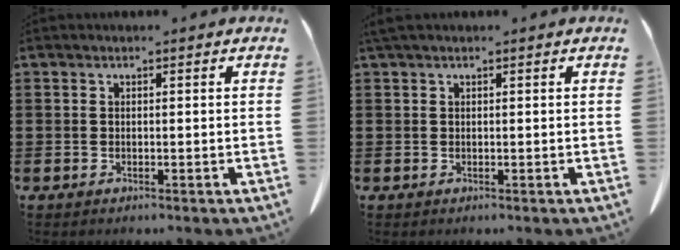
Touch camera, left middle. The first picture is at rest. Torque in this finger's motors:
{"motor_torque": [0.56, 0.45, 0.04, 0.02]}